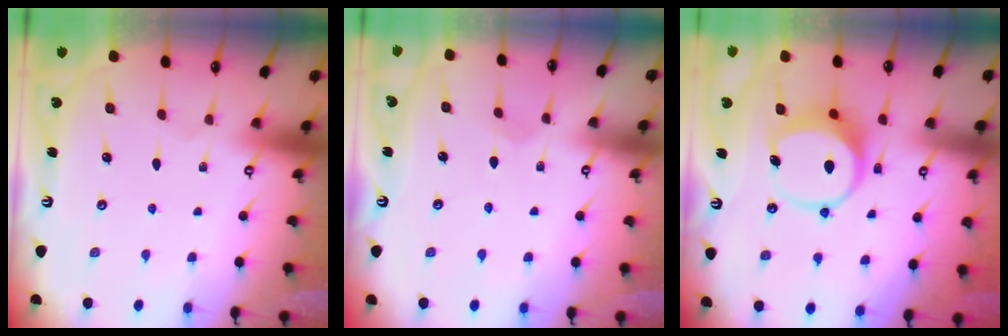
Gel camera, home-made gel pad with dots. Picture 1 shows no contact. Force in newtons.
{"total": 2.1, "press": 2.1, "slide": 0.3}
{"total": 7.8, "press": 7.7, "slide": 1.1}